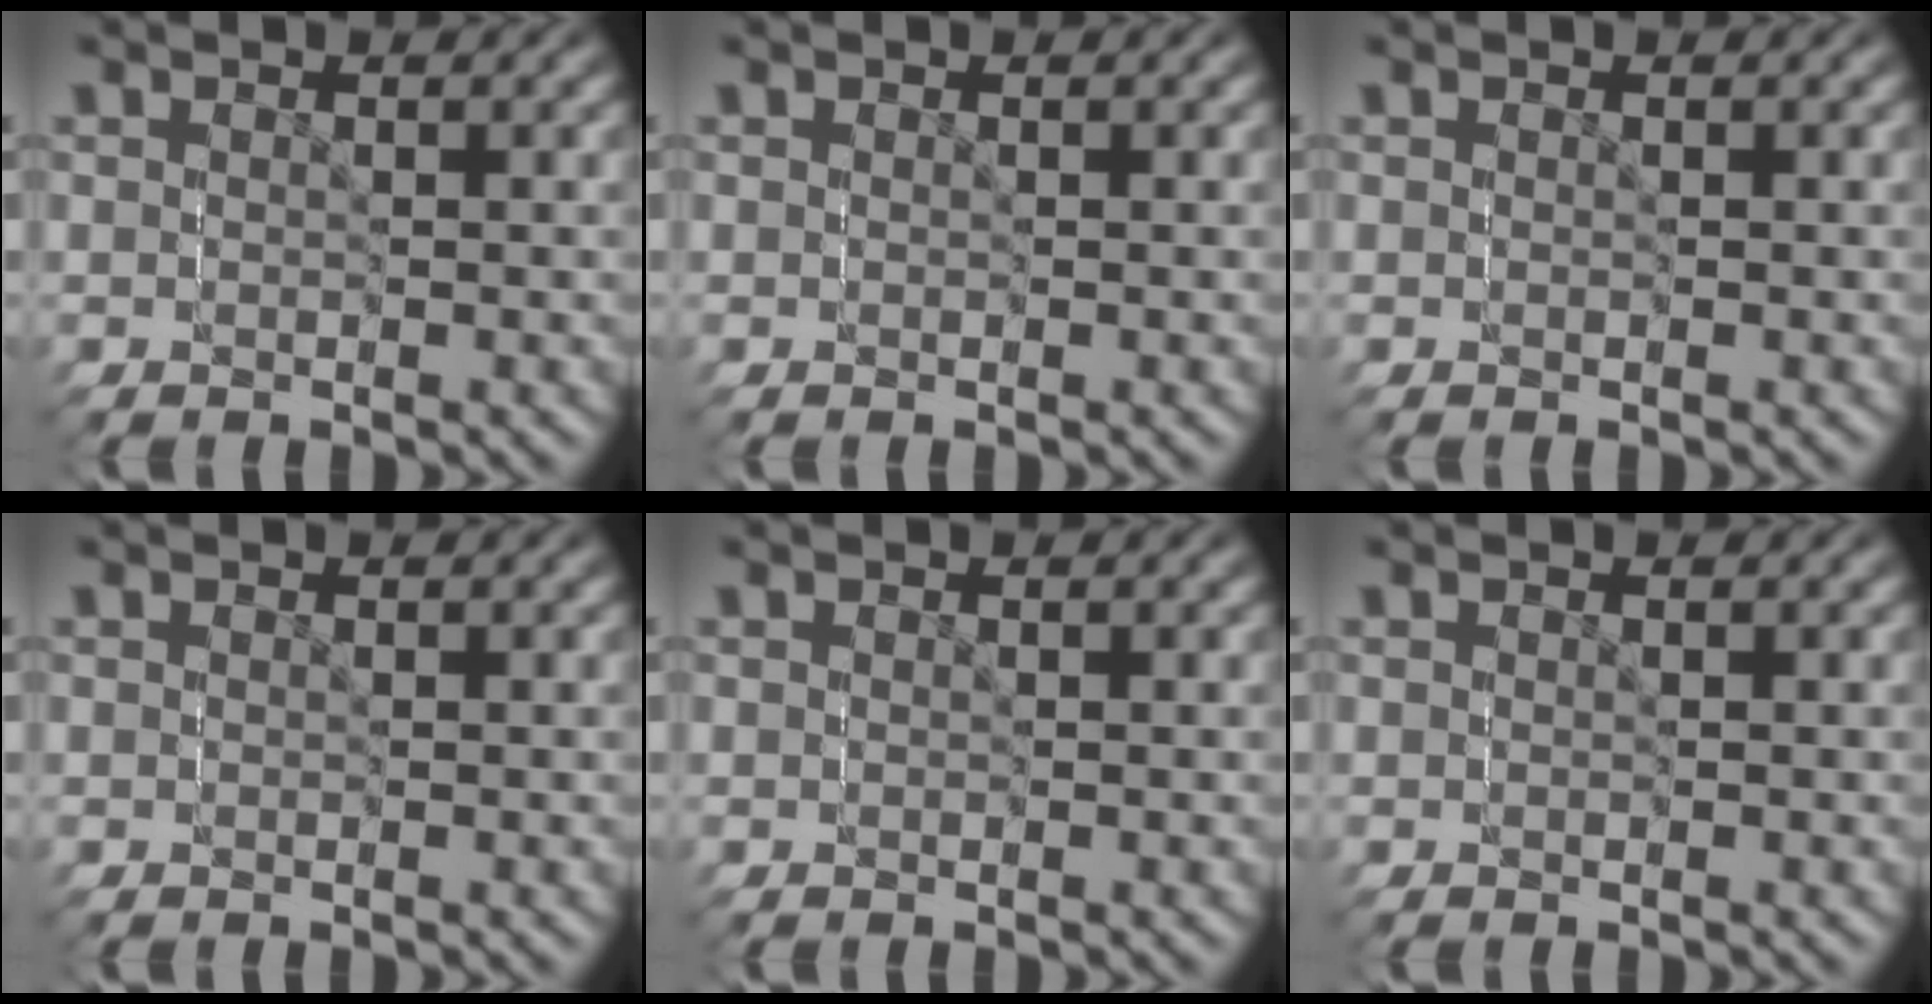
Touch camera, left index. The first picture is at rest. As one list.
[{"total": 0.0}, {"total": 0.0}, {"total": 0.0}, {"total": 0.0}, {"total": 0.0}]